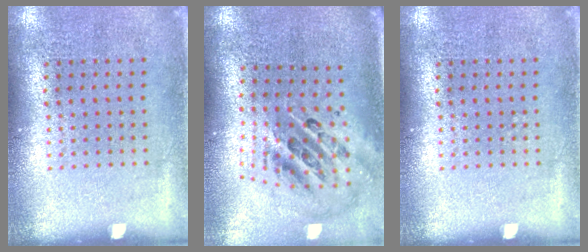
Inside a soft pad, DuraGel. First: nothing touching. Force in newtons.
{"total": 2.5, "press": 1.7, "slide": 1.8}
{"total": 0.0}